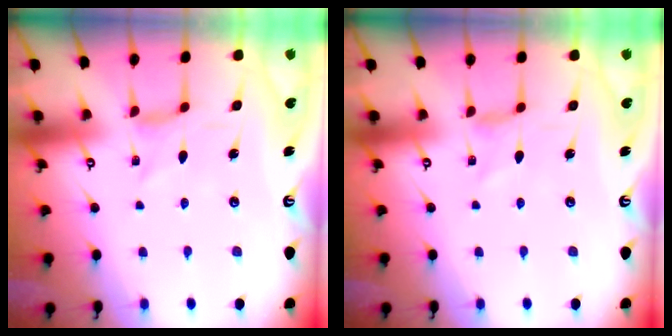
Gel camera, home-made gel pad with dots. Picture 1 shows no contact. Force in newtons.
{"total": 0.0}